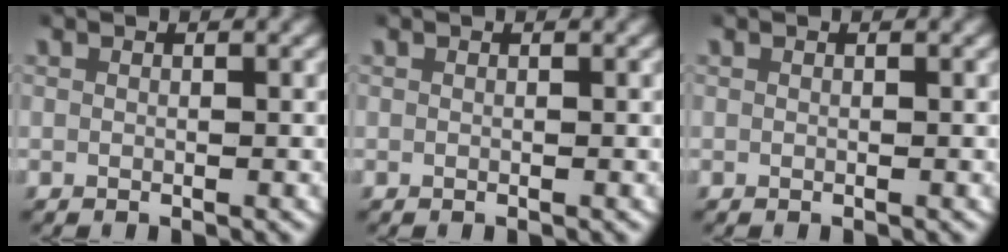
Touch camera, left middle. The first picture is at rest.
{"total": 0.0}
{"total": 0.0}